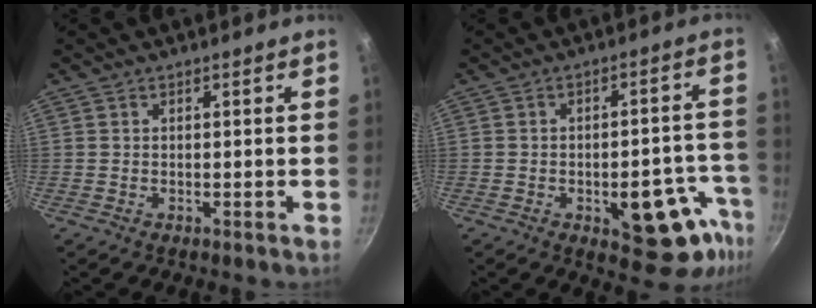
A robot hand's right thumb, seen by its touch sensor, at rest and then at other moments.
{"total": 14.6, "force": [-6.0, 6.9, 11.3], "torque": [-0.070, 0.033, -0.072]}